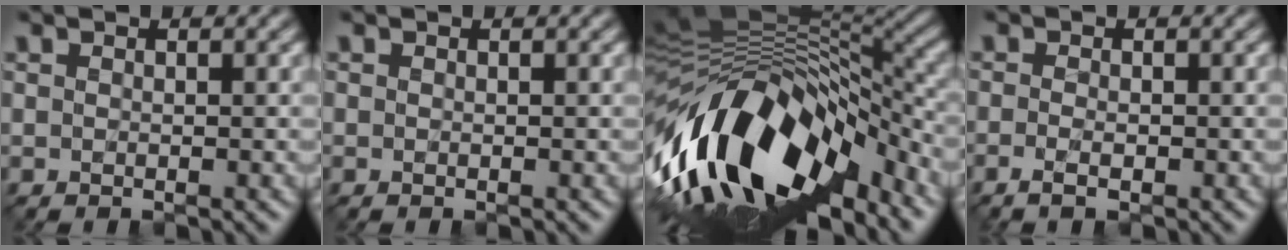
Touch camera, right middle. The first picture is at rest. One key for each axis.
{"total": 0.0}
{"total": 15.4, "fx": -7.4, "fy": 7.0, "fz": 11.5, "tx": -0.201, "ty": 0.016, "tz": -0.132}
{"total": 1.2, "fx": -0.7, "fy": 0.4, "fz": 0.9, "tx": -0.019, "ty": -0.008, "tz": -0.008}